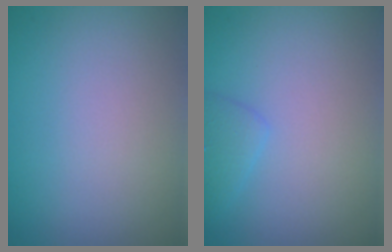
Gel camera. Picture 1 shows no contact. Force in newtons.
{"total": 1.6, "press": 1.6, "slide": 0.1}